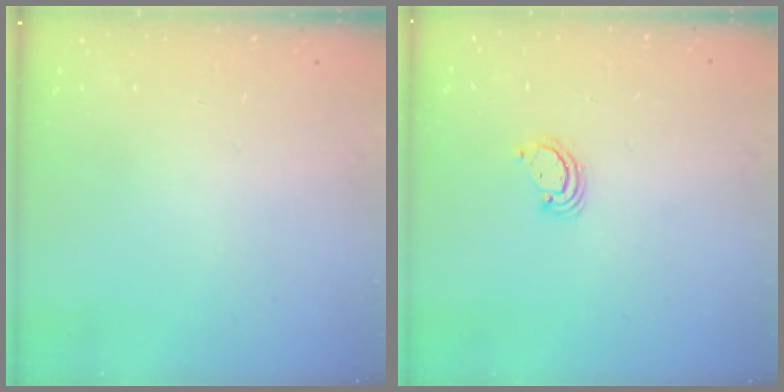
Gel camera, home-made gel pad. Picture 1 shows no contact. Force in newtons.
{"total": 2.3, "press": 2.3, "slide": 0.1}